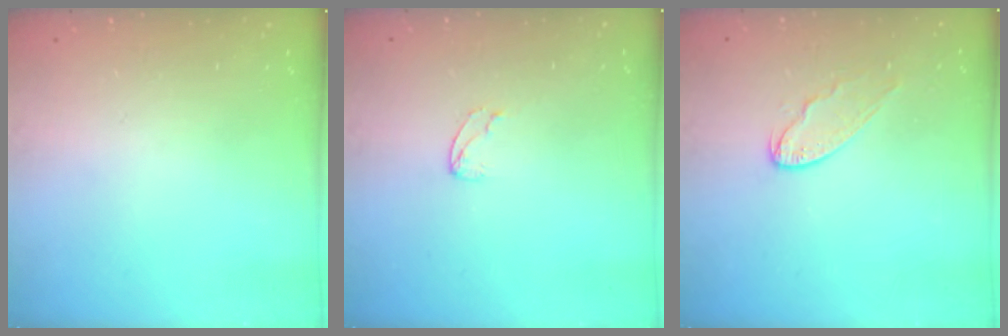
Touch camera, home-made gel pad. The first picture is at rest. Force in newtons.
{"total": 2.5, "press": 2.5, "slide": 0.2}
{"total": 7.4, "press": 7.4, "slide": 0.6}